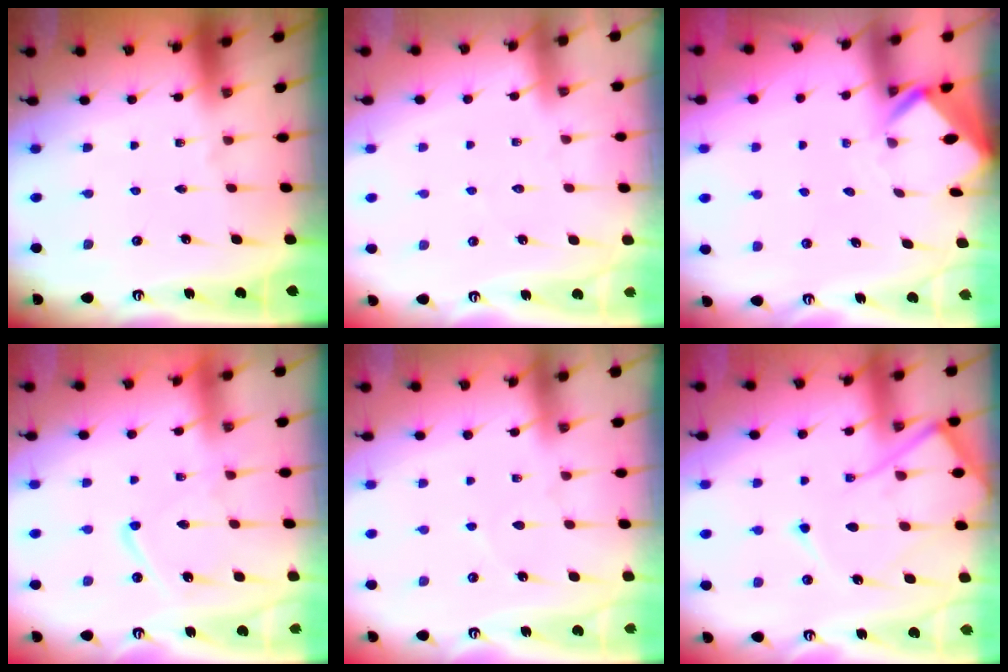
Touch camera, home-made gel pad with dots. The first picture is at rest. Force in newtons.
{"total": 2.5, "press": 2.5, "slide": 0.3}
{"total": 2.8, "press": 2.8, "slide": 0.2}
{"total": 11.2, "press": 11.1, "slide": 1.0}
{"total": 6.7, "press": 6.7, "slide": 0.7}
{"total": 13.1, "press": 13.0, "slide": 1.4}